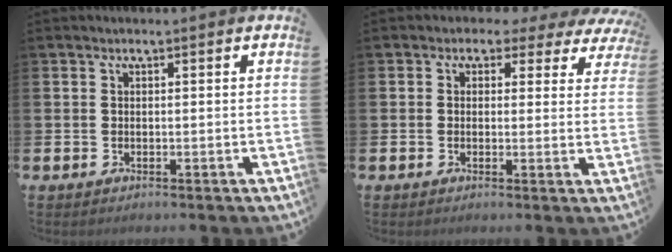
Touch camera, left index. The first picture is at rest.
{"total": 1.8, "force": [0.4, 1.6, 0.5], "torque": [-0.019, 0.001, -0.002]}